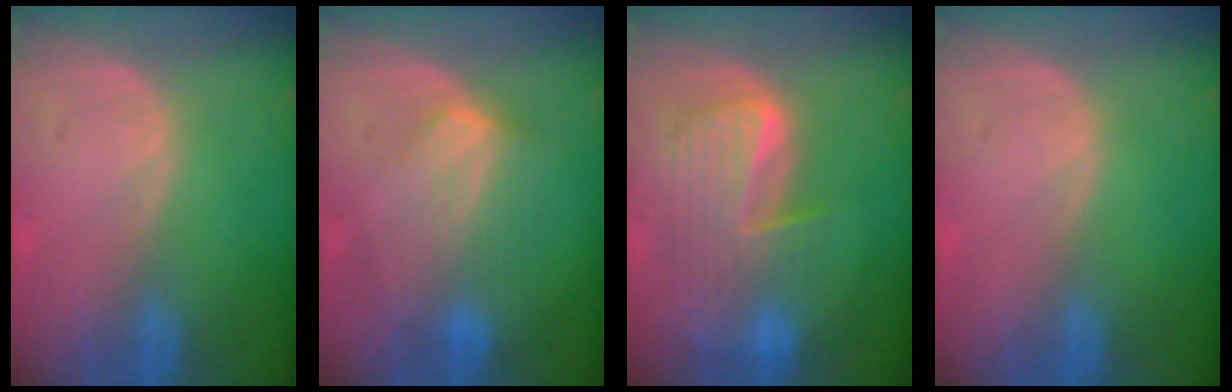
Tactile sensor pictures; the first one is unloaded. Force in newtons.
{"total": 7.4, "press": 6.6, "slide": 3.2}
{"total": 9.9, "press": 8.4, "slide": 5.1}
{"total": 0.0}